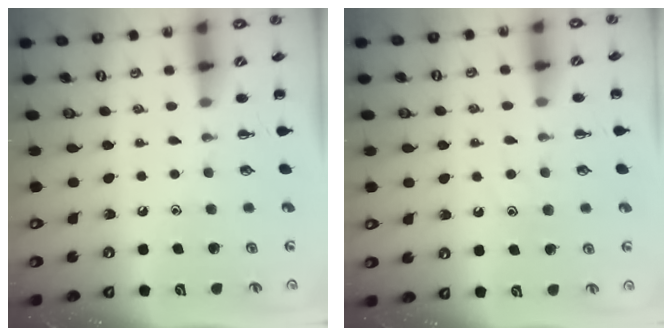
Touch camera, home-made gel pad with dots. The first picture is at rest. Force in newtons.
{"total": 7.7, "press": 7.6, "slide": 1.1}